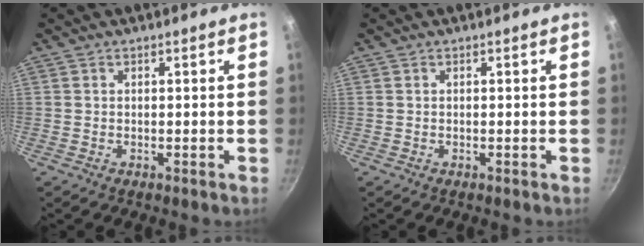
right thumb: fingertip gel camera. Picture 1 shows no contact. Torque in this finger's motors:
{"motor_torque": [0.00, 0.00, 0.00, 0.00, 0.00]}